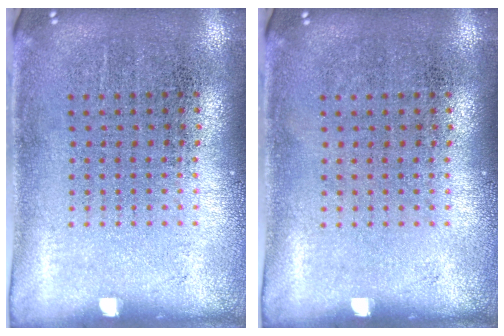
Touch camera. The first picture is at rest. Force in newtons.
{"total": 0.0}